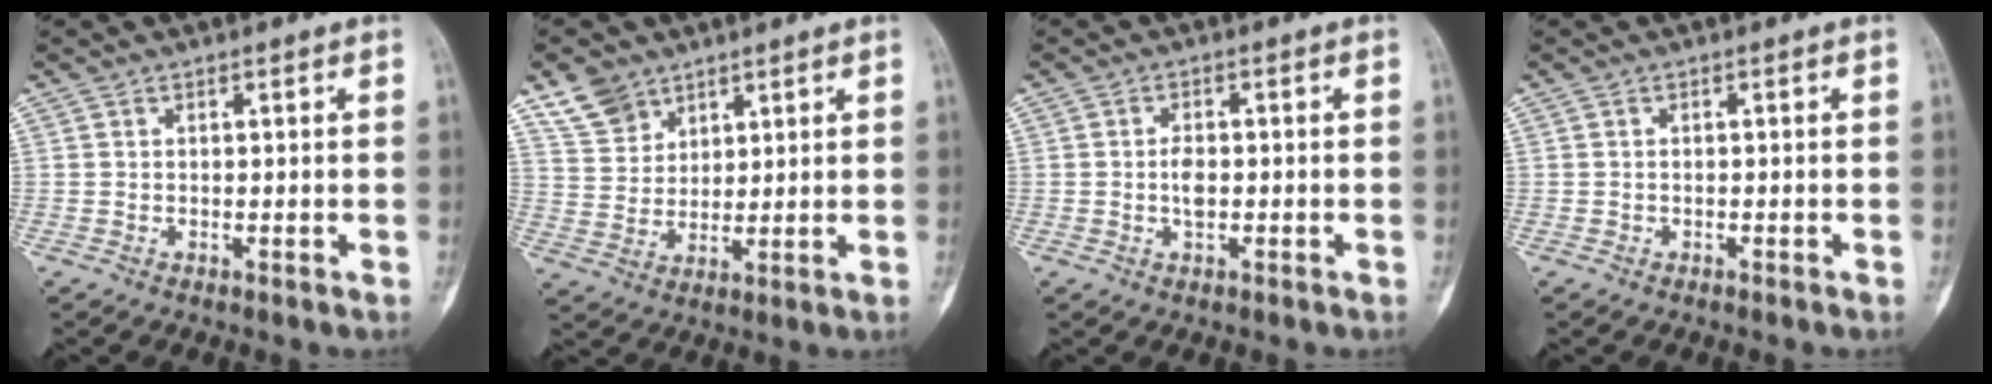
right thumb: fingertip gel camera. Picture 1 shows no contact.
{"total": 7.3, "force": [5.2, 4.7, 2.0], "torque": [-0.021, -0.022, 0.110]}
{"total": 2.8, "force": [-0.5, 1.4, 2.3], "torque": [-0.040, 0.002, -0.012]}
{"total": 0.0}